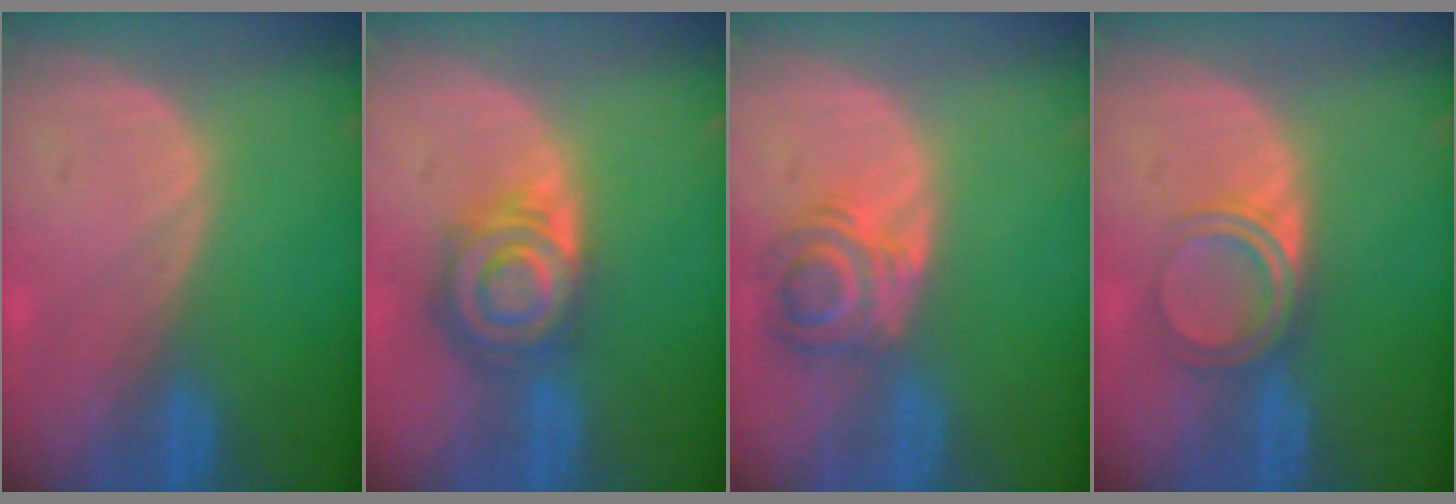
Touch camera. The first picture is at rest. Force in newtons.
{"total": 8.0, "press": 7.1, "slide": 3.6}
{"total": 5.5, "press": 5.3, "slide": 1.4}
{"total": 4.7, "press": 4.2, "slide": 2.2}